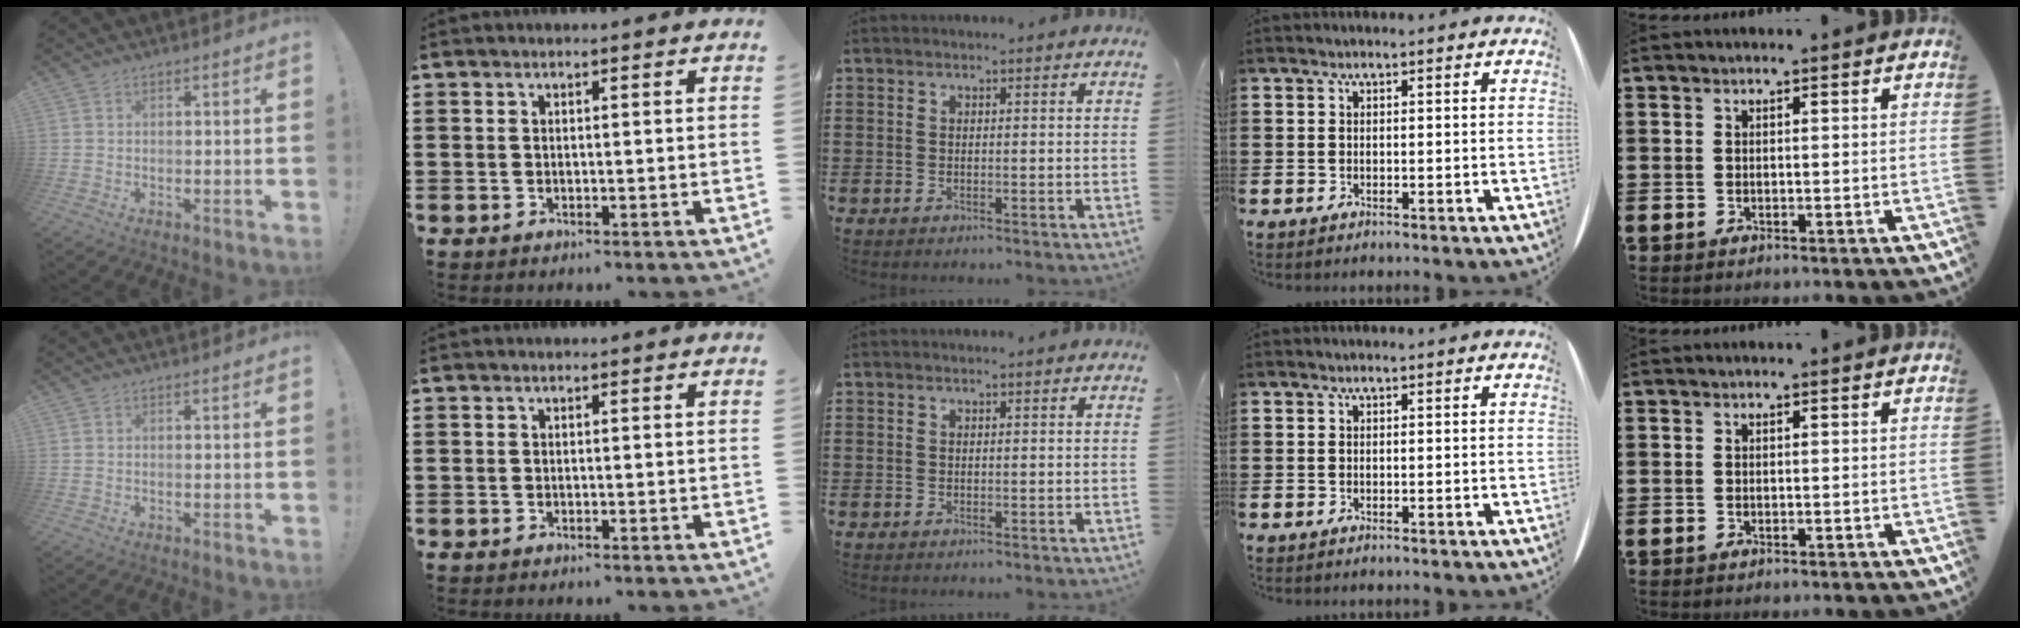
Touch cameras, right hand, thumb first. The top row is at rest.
{}